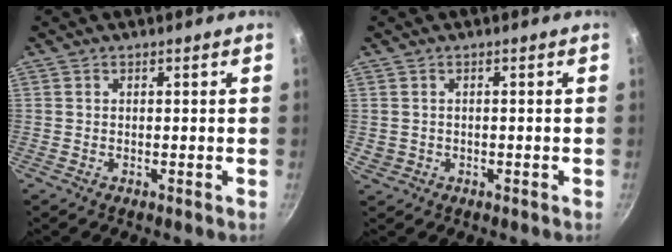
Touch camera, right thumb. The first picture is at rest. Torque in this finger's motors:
{"motor_torque": [0.51, 0.75, 0.42, -0.06, 0.02]}